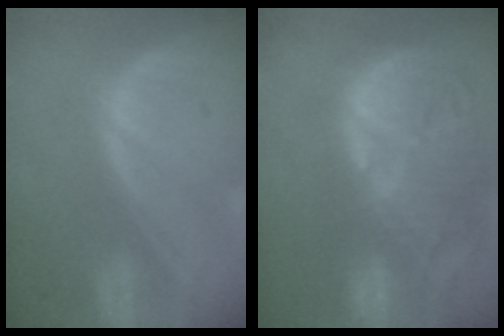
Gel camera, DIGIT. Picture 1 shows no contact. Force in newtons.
{"total": 15.4, "press": 13.4, "slide": 7.5}